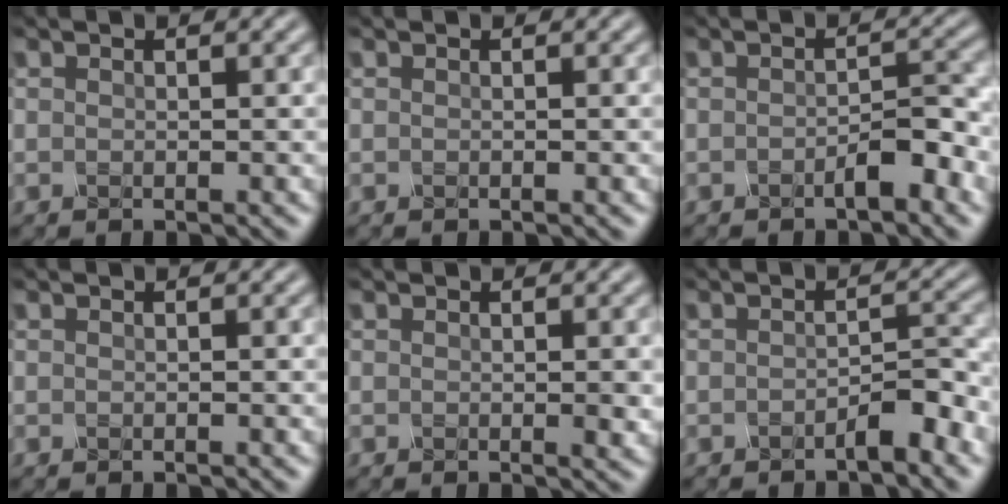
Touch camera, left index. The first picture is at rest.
{"total": 0.0}
{"total": 2.4, "force": [-1.3, 0.7, 1.8], "torque": [-0.030, 0.004, -0.023]}
{"total": 0.0}
{"total": 1.0, "force": [0.3, 0.2, 0.9], "torque": [-0.016, -0.001, 0.005]}
{"total": 2.1, "force": [-1.5, 0.4, 1.4], "torque": [-0.024, 0.006, -0.027]}